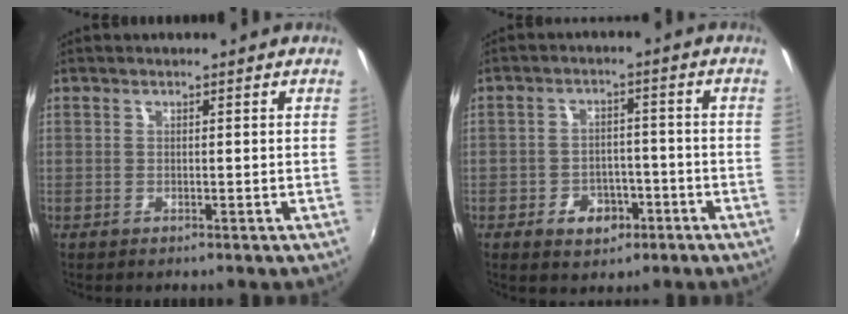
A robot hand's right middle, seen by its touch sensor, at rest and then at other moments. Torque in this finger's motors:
{"motor_torque": [0.75, -0.61, 0.10, 0.03]}